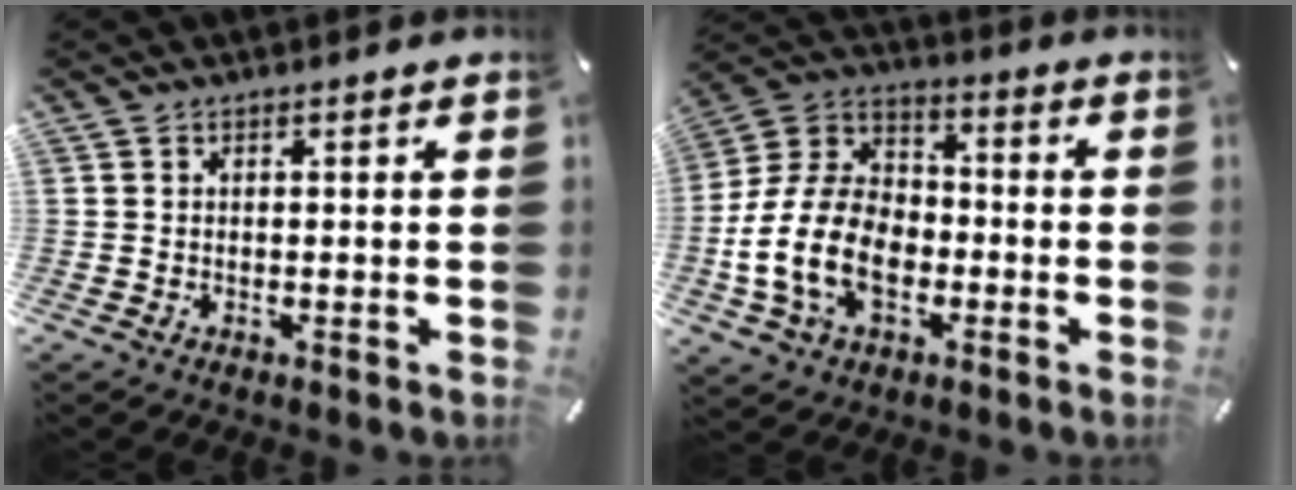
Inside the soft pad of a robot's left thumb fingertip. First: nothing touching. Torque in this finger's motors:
{"motor_torque": [0.72, 1.01, 1.16, 0.37, 0.69]}